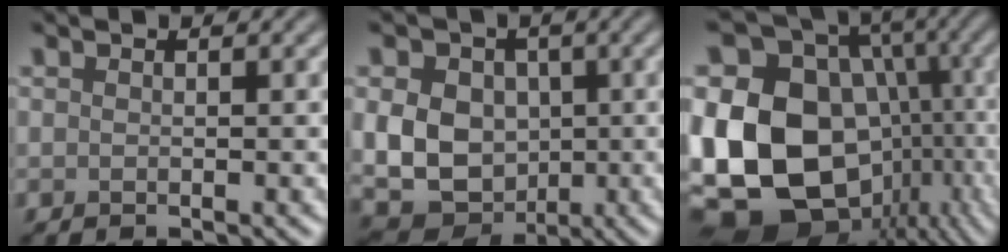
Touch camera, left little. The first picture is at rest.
{"total": 10.9, "force": [0.1, 9.1, 6.0], "torque": [-0.096, 0.007, -0.015]}
{"total": 21.7, "force": [-3.5, 17.5, 12.2], "torque": [-0.234, -0.020, -0.044]}